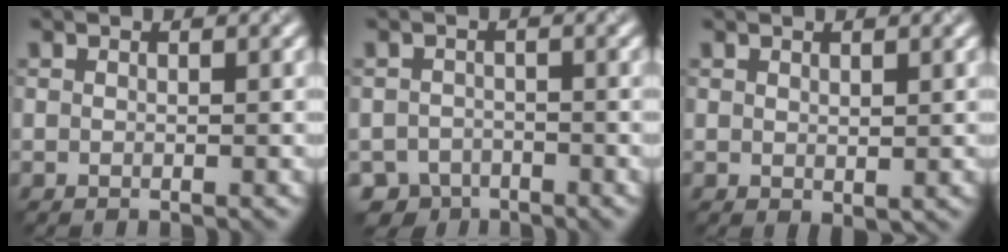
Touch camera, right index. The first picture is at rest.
{"total": 3.3, "force": [-2.7, 1.9, 0.3], "torque": [0.009, -0.003, -0.048]}
{"total": 0.9, "force": [0.6, 0.4, 0.5], "torque": [-0.009, -0.004, 0.016]}